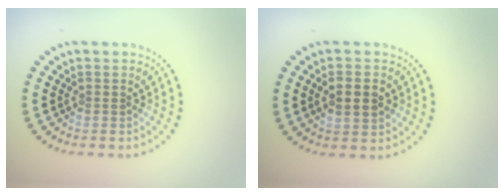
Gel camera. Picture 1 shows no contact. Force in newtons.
{"total": 2.8, "press": 2.8, "slide": 0.2}